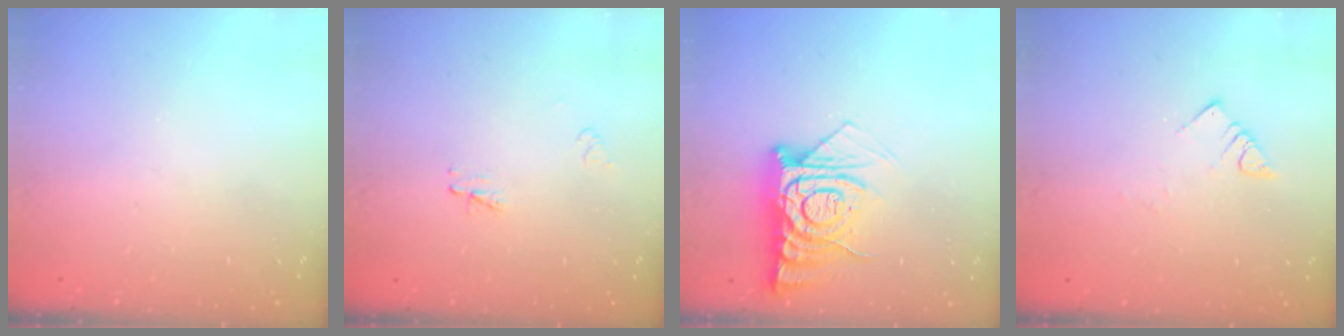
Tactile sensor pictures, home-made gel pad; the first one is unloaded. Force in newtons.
{"total": 2.3, "press": 2.3, "slide": 0.3}
{"total": 12.8, "press": 12.8, "slide": 1.0}
{"total": 4.0, "press": 4.0, "slide": 0.4}